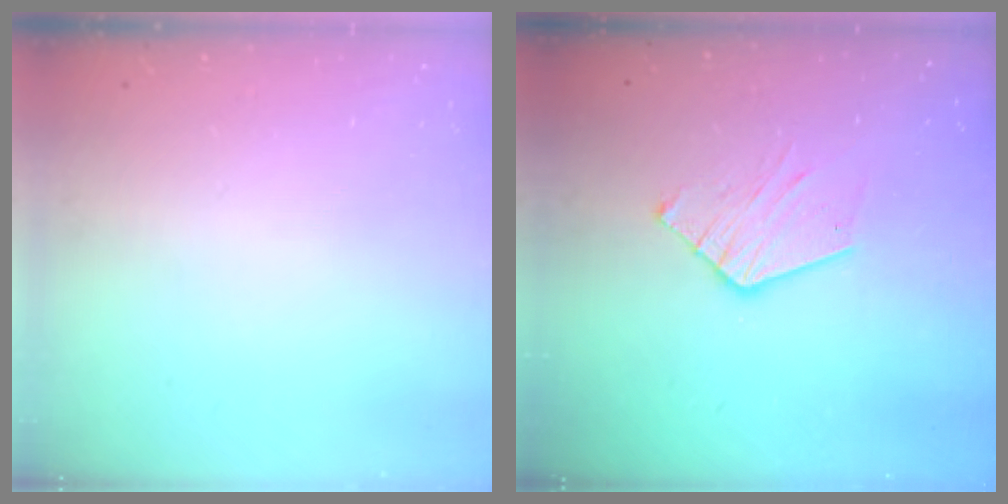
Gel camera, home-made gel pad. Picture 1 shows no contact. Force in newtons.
{"total": 9.8, "press": 9.7, "slide": 0.8}